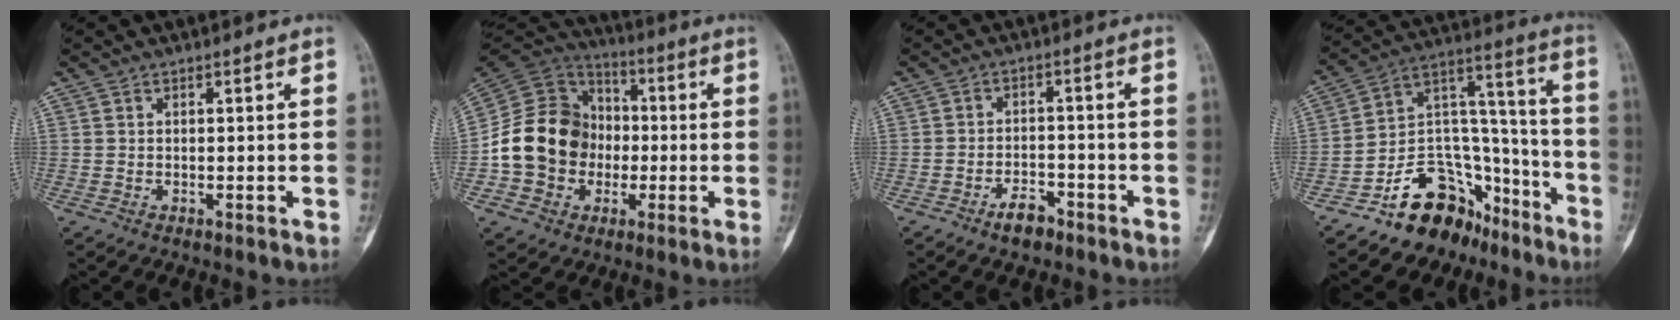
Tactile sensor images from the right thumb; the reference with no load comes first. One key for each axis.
{"total": 16.8, "fx": -2.5, "fy": 14.5, "fz": 8.2, "tx": -0.114, "ty": 0.036, "tz": -0.047}
{"total": 4.2, "fx": -3.0, "fy": 2.1, "fz": 2.1, "tx": -0.024, "ty": 0.024, "tz": -0.049}
{"total": 18.6, "fx": -12.3, "fy": 11.3, "fz": 8.0, "tx": -0.071, "ty": 0.133, "tz": -0.203}